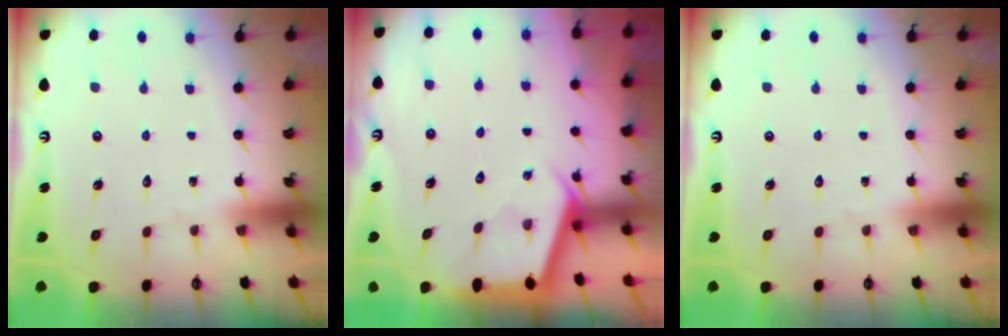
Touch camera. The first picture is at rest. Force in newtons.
{"total": 2.7, "press": 2.7, "slide": 0.2}
{"total": 0.0}